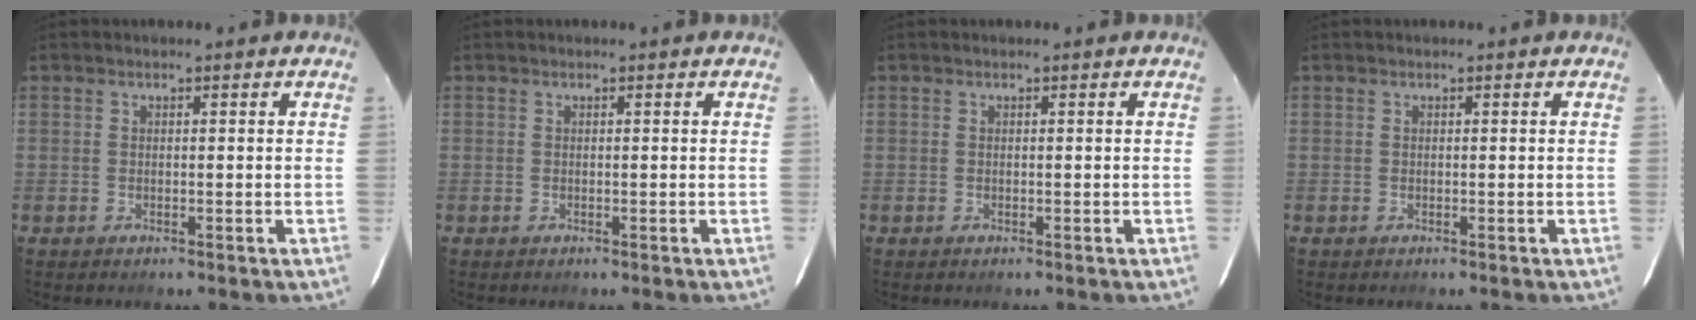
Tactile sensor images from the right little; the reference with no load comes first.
{"total": 0.0}
{"total": 0.0}
{"total": 0.0}